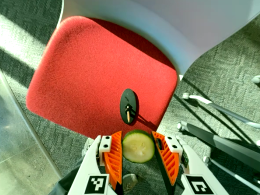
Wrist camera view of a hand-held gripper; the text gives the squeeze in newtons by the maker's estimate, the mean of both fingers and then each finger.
{"total": 8.2, "left": 8.7, "right": 7.8}